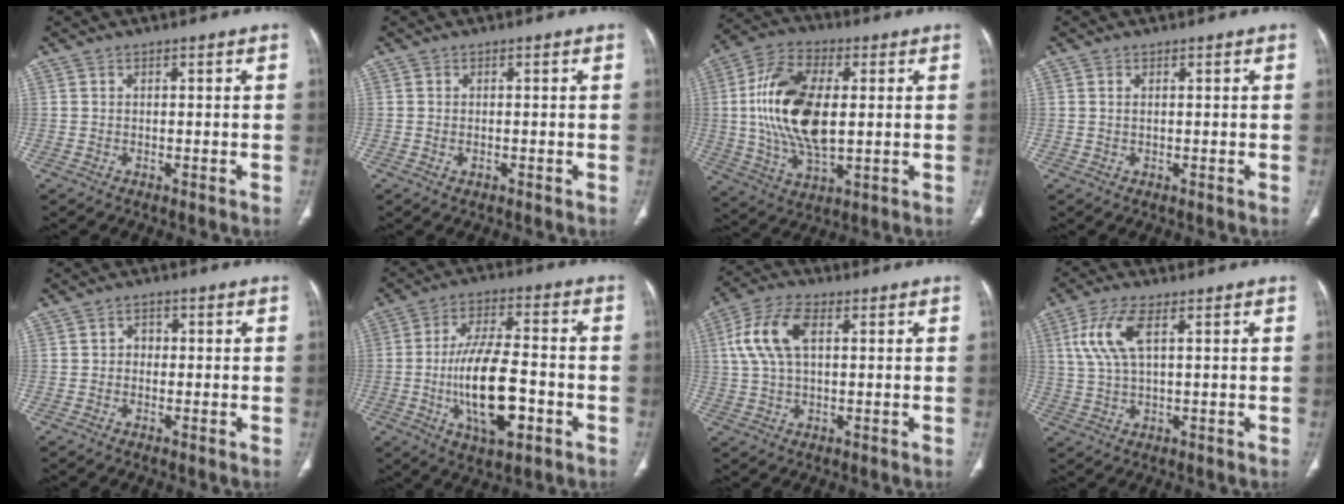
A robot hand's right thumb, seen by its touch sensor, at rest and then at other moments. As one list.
[{"total": 0.8, "force": [-0.3, 0.5, 0.5], "torque": [-0.012, 0.003, -0.002]}, {"total": 18.1, "force": [1.4, 9.4, 15.5], "torque": [-0.304, 0.002, 0.028]}, {"total": 0.6, "force": [0.2, 0.2, 0.5], "torque": [-0.015, 0.004, 0.004]}, {"total": 1.8, "force": [-0.1, 1.5, 0.9], "torque": [-0.002, 0.007, -0.008]}, {"total": 16.0, "force": [-4.0, 6.5, 14.1], "torque": [-0.243, 0.017, -0.064]}, {"total": 10.2, "force": [2.4, 5.4, 8.3], "torque": [-0.181, 0.022, 0.044]}, {"total": 8.1, "force": [2.6, 3.1, 7.1], "torque": [-0.169, 0.005, 0.056]}]